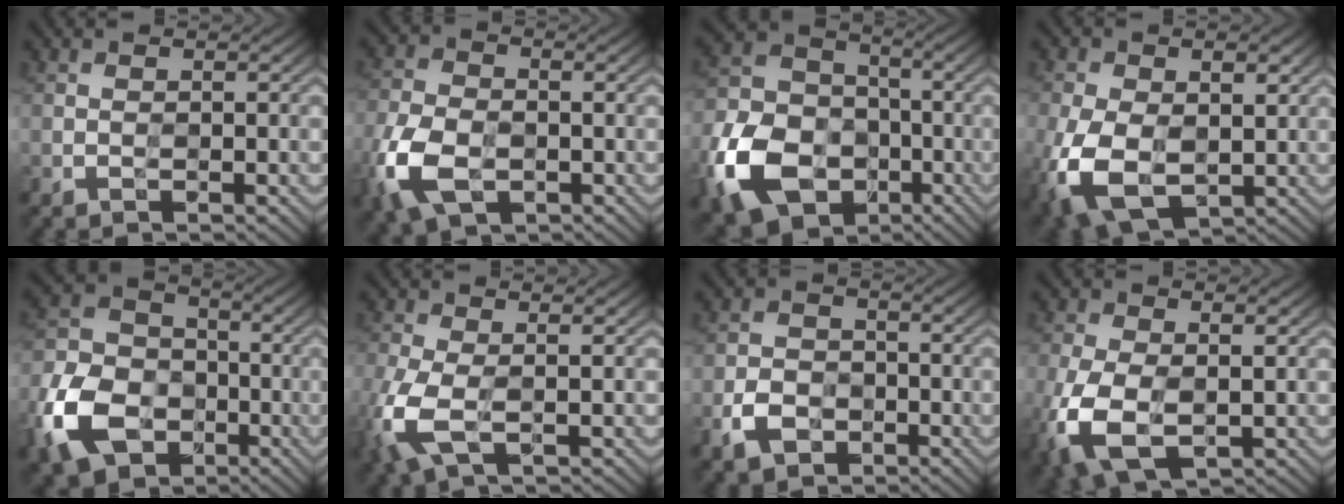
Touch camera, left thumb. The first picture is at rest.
{"total": 9.7, "force": [-3.8, 5.8, 6.8], "torque": [-0.182, -0.018, -0.081]}
{"total": 15.1, "force": [-6.4, 10.8, 8.4], "torque": [-0.216, -0.030, -0.137]}
{"total": 12.0, "force": [-2.0, 7.8, 8.9], "torque": [-0.226, -0.032, -0.033]}
{"total": 13.5, "force": [-5.7, 9.7, 7.5], "torque": [-0.193, -0.024, -0.131]}
{"total": 7.2, "force": [-1.8, 3.4, 6.0], "torque": [-0.162, -0.011, -0.039]}
{"total": 4.6, "force": [-2.4, 3.2, 2.3], "torque": [-0.051, -0.003, -0.052]}
{"total": 10.6, "force": [-2.8, 6.3, 8.0], "torque": [-0.217, -0.033, -0.046]}